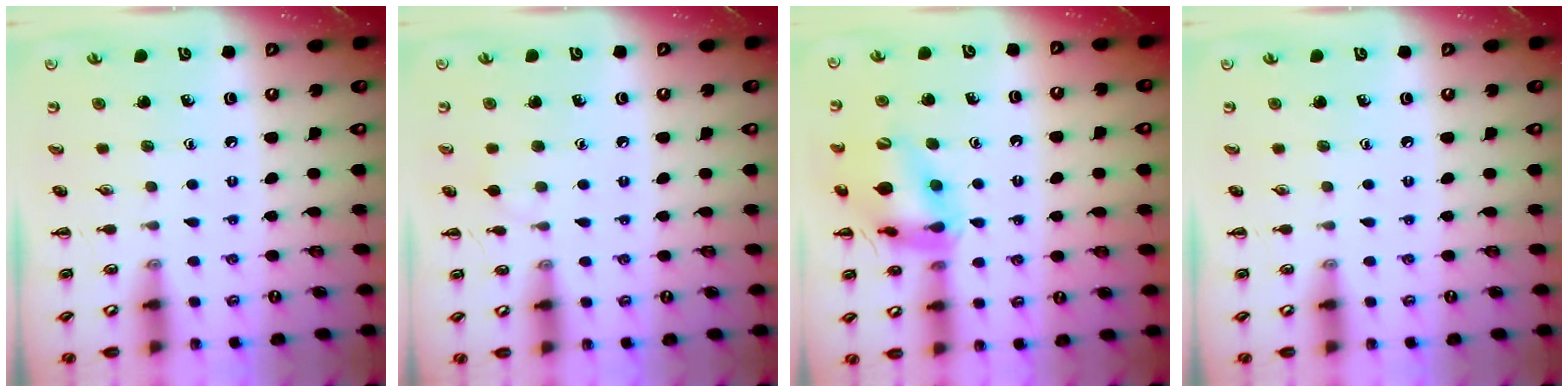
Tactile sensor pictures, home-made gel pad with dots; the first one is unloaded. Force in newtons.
{"total": 4.7, "press": 4.4, "slide": 1.6}
{"total": 17.4, "press": 17.1, "slide": 3.2}
{"total": 0.0}